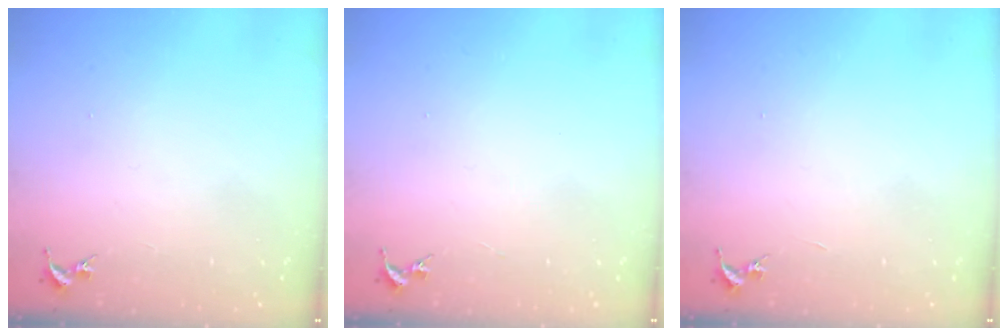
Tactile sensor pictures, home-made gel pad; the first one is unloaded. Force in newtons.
{"total": 0.0}
{"total": 0.0}